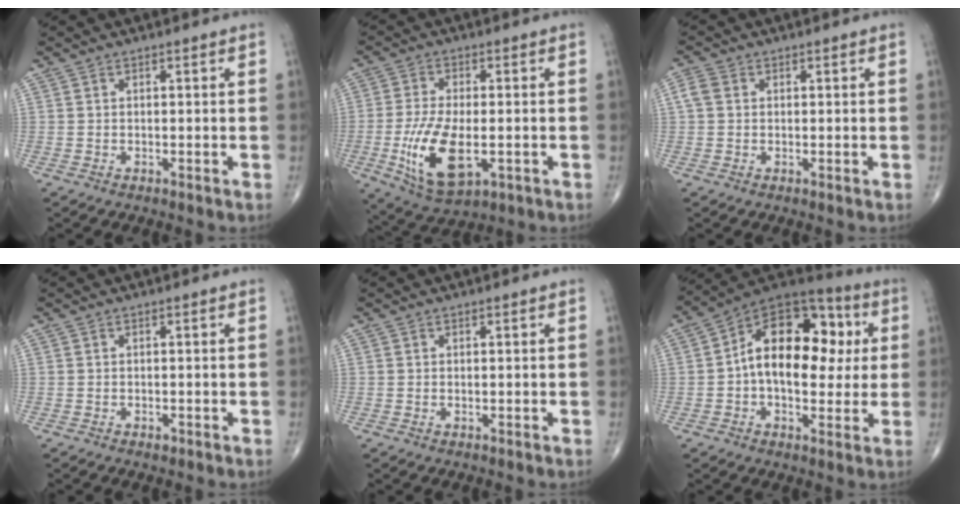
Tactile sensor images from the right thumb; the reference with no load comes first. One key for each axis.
{"total": 13.0, "fx": -3.0, "fy": 6.0, "fz": 11.1, "tx": -0.215, "ty": -0.009, "tz": -0.043}
{"total": 2.6, "fx": 0.5, "fy": 2.1, "fz": 1.5, "tx": -0.037, "ty": 0.010, "tz": 0.008}
{"total": 0.6, "fx": -0.4, "fy": 0.3, "fz": 0.4, "tx": -0.004, "ty": 0.000, "tz": -0.006}
{"total": 0.0}
{"total": 20.0, "fx": 2.1, "fy": 12.0, "fz": 15.8, "tx": -0.205, "ty": 0.032, "tz": 0.023}